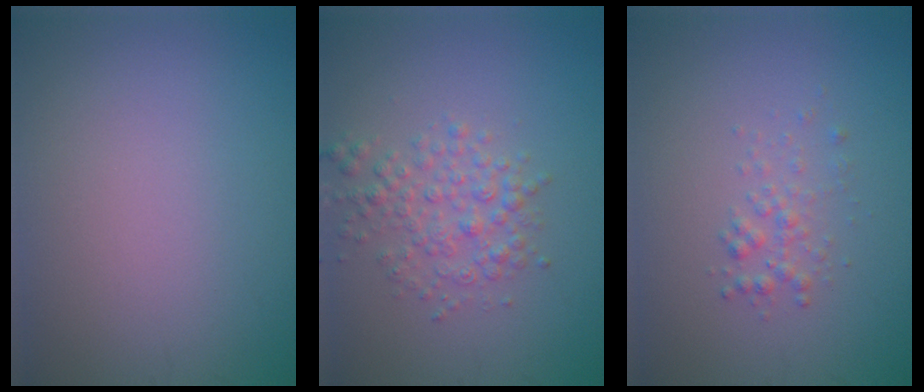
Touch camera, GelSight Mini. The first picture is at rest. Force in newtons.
{"total": 3.1, "press": 3.1, "slide": 0.0}
{"total": 1.4, "press": 1.4, "slide": 0.1}